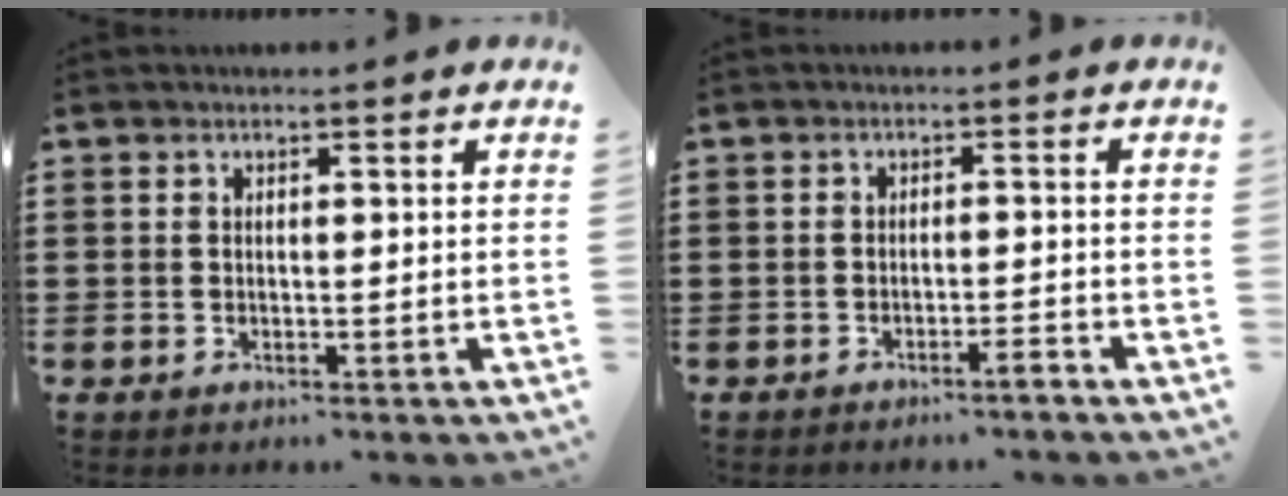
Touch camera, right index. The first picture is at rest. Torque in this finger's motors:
{"motor_torque": [0.00, 0.00, 0.13, 0.01]}